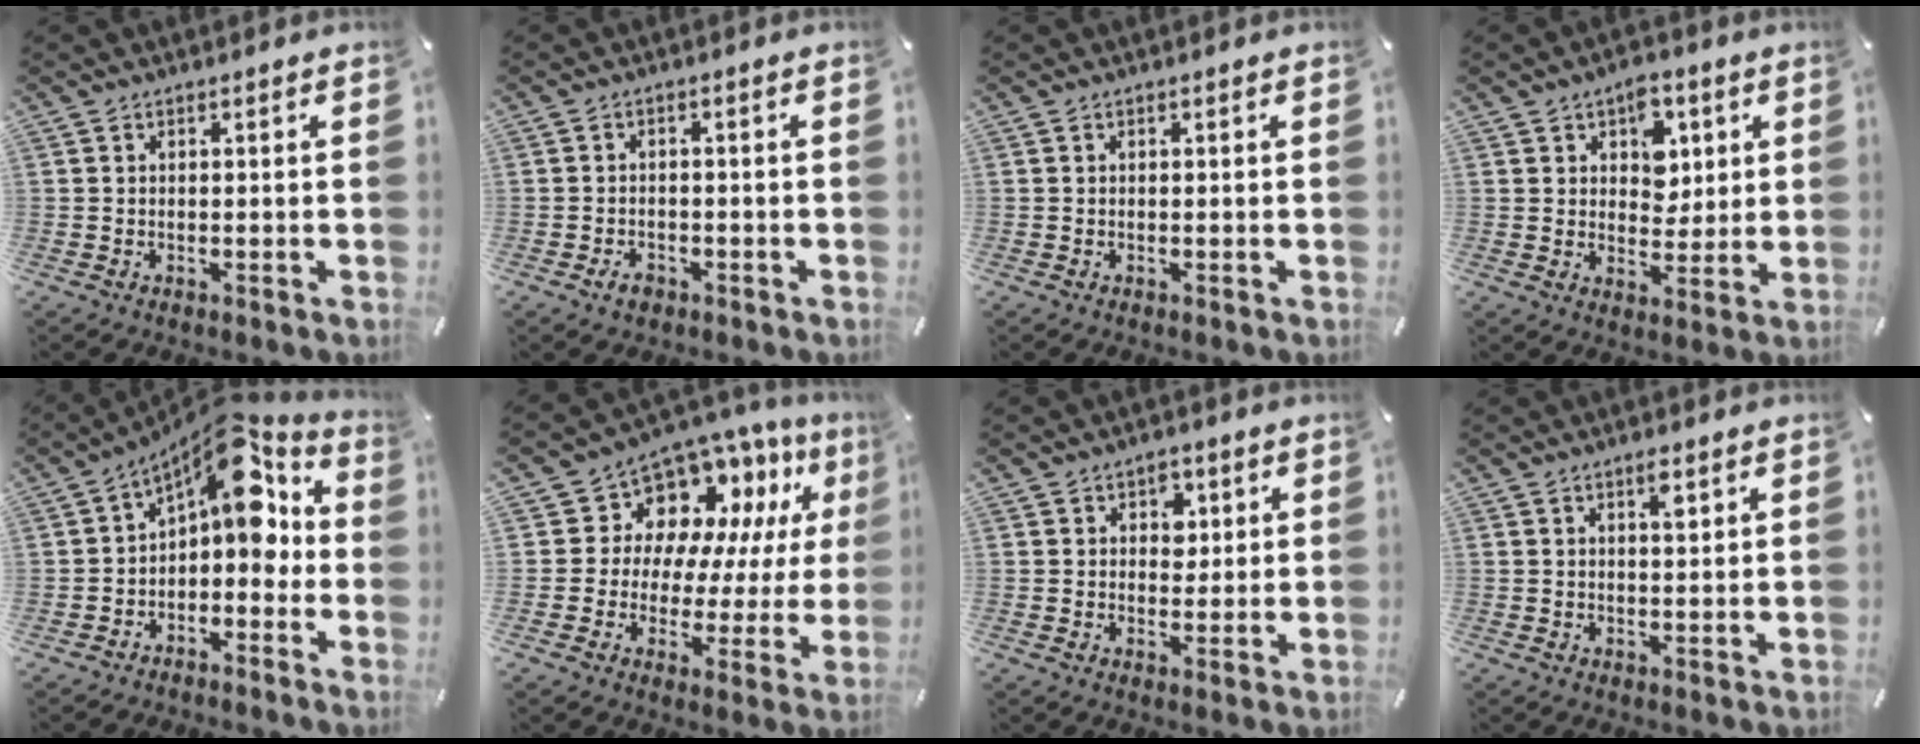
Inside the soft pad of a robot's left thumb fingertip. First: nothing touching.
{"total": 2.8, "force": [-1.7, 1.8, 1.3], "torque": [-0.024, 0.007, -0.031]}
{"total": 0.0}
{"total": 7.6, "force": [3.4, 5.8, 3.5], "torque": [-0.034, -0.012, 0.053]}
{"total": 13.0, "force": [7.0, 6.3, 9.0], "torque": [-0.123, -0.058, 0.119]}
{"total": 11.5, "force": [7.0, 8.6, 3.0], "torque": [-0.059, -0.068, 0.133]}
{"total": 4.3, "force": [1.5, 3.4, 2.1], "torque": [-0.009, -0.008, 0.016]}
{"total": 2.7, "force": [1.5, 0.8, 2.2], "torque": [-0.030, -0.003, 0.021]}